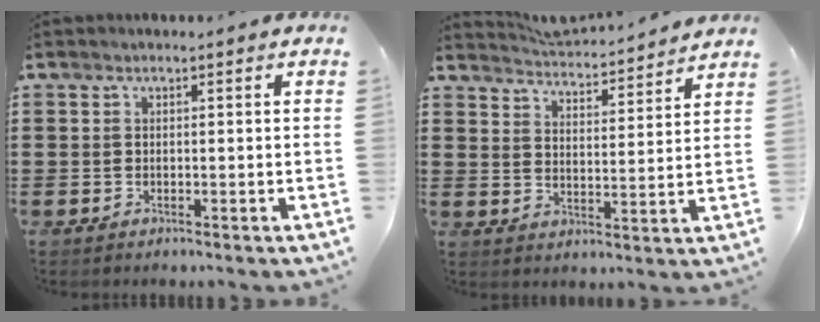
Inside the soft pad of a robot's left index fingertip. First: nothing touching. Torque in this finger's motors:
{"motor_torque": [1.27, -0.86, 0.24, 0.04]}